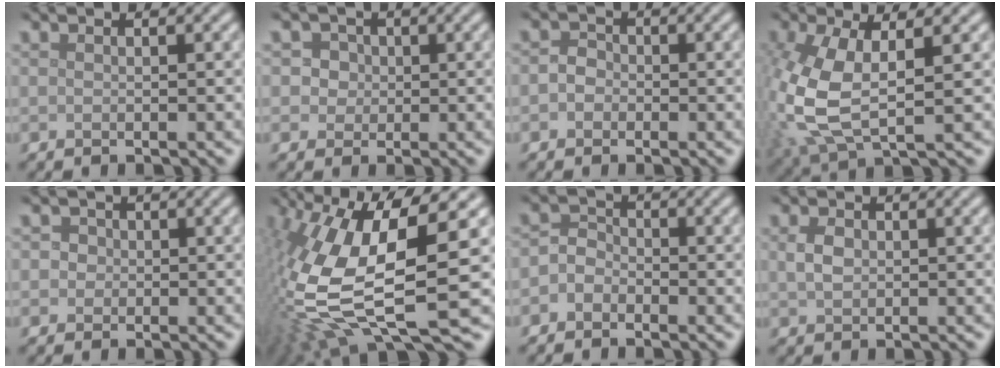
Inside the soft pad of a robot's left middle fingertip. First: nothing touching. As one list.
[{"total": 3.2, "force": [1.1, 2.7, 1.3], "torque": [-0.010, 0.013, 0.007]}, {"total": 1.5, "force": [-0.4, 1.4, 0.6], "torque": [-0.001, 0.001, -0.016]}, {"total": 7.7, "force": [0.6, 3.6, 6.8], "torque": [-0.167, -0.001, 0.013]}, {"total": 2.0, "force": [0.5, 1.8, 0.8], "torque": [0.003, 0.012, -0.002]}, {"total": 14.0, "force": [-0.9, 5.0, 13.1], "torque": [-0.301, -0.016, -0.005]}, {"total": 1.8, "force": [-0.9, 1.4, 0.7], "torque": [-0.007, 0.006, -0.028]}, {"total": 1.8, "force": [0.4, 1.3, 1.1], "torque": [-0.026, 0.002, 0.008]}]